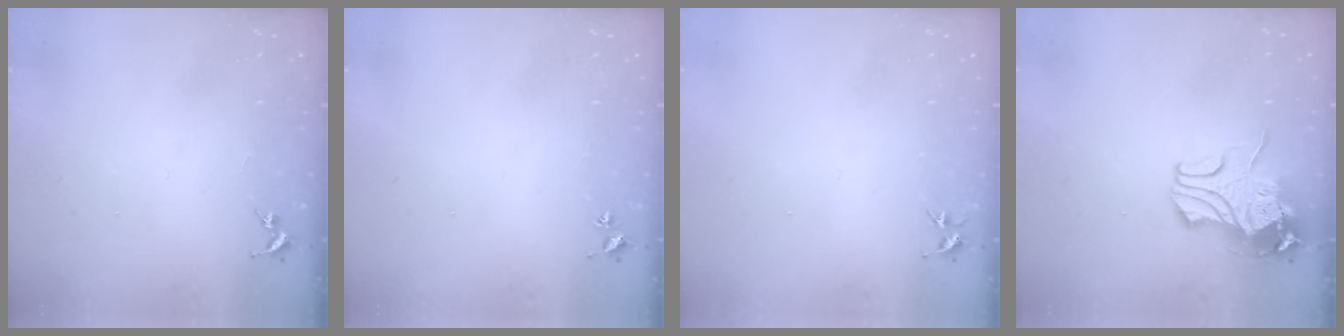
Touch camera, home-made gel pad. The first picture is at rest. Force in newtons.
{"total": 2.0, "press": 2.0, "slide": 0.3}
{"total": 3.7, "press": 3.7, "slide": 0.4}
{"total": 11.3, "press": 11.2, "slide": 1.6}